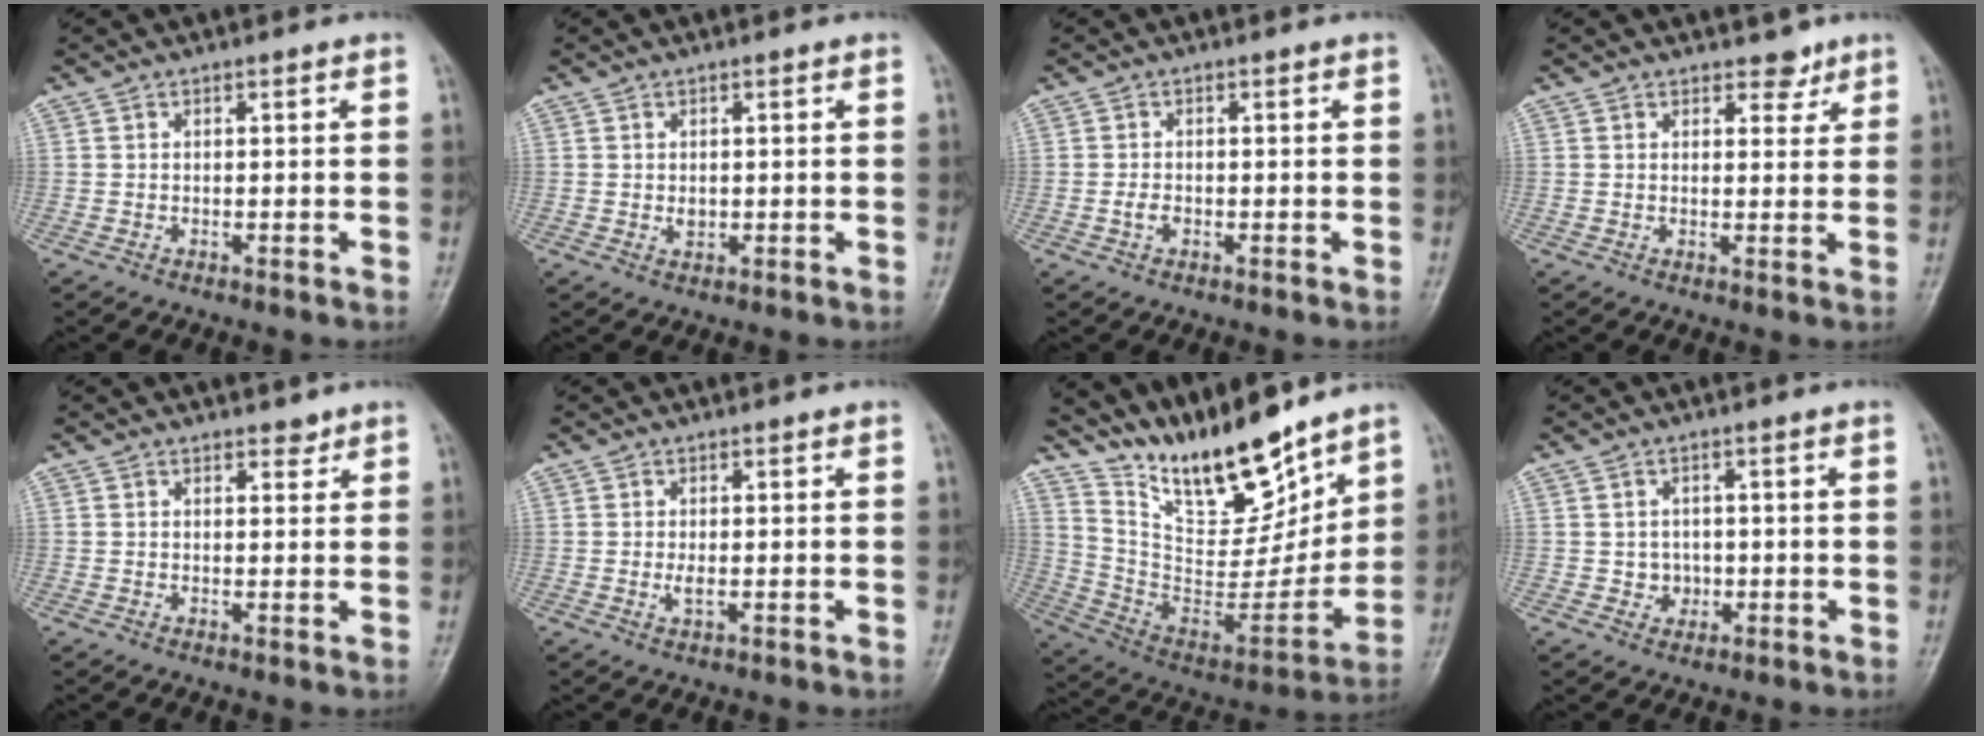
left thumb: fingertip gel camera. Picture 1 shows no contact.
{"total": 1.4, "force": [0.3, 1.0, 0.9], "torque": [-0.010, -0.003, 0.008]}
{"total": 1.5, "force": [-0.4, 1.0, 1.0], "torque": [-0.016, 0.001, -0.009]}
{"total": 3.2, "force": [2.4, 1.8, 1.0], "torque": [0.008, -0.014, 0.033]}
{"total": 1.9, "force": [1.5, 0.9, 0.6], "torque": [0.005, -0.010, 0.019]}
{"total": 1.5, "force": [0.1, 0.7, 1.3], "torque": [-0.024, -0.004, 0.005]}
{"total": 20.8, "force": [16.7, 6.6, 10.5], "torque": [-0.130, -0.101, 0.304]}
{"total": 2.6, "force": [-0.1, 2.5, 0.8], "torque": [0.005, 0.004, 0.001]}